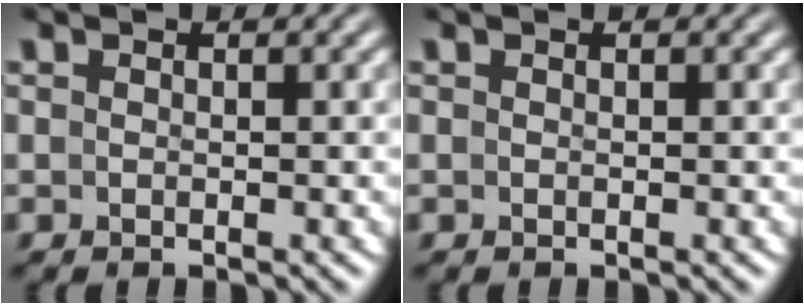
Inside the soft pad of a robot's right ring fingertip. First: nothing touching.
{"total": 0.0}